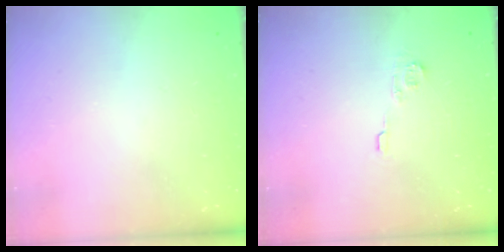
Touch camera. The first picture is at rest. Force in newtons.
{"total": 4.9, "press": 4.9, "slide": 0.2}